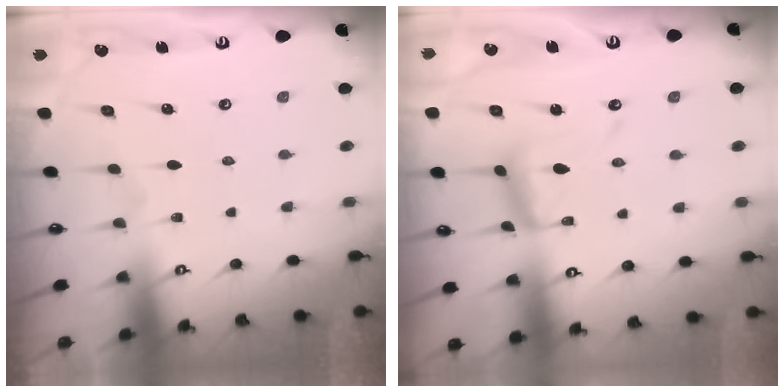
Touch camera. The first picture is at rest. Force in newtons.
{"total": 12.5, "press": 12.5, "slide": 1.1}